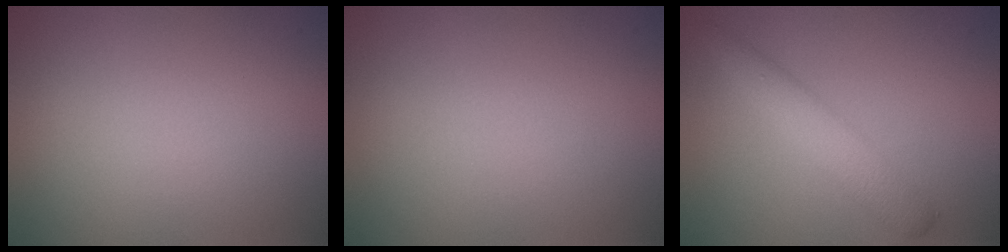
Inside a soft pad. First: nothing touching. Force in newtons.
{"total": 0.0}
{"total": 3.1, "press": 3.1, "slide": 0.1}